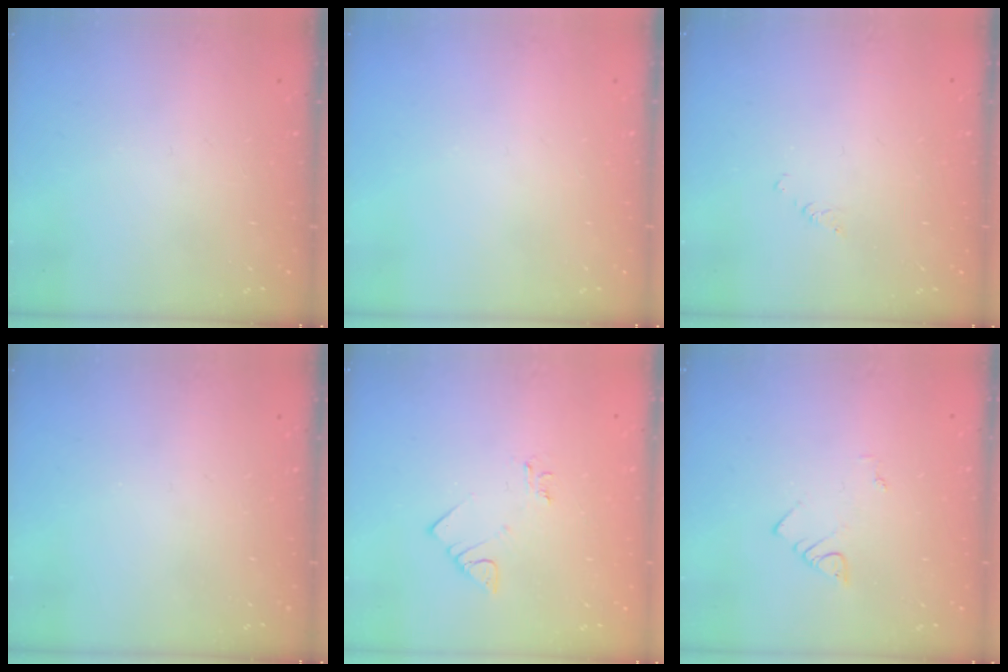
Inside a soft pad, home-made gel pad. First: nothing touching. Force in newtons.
{"total": 0.0}
{"total": 1.2, "press": 1.2, "slide": 0.2}
{"total": 0.0}
{"total": 4.1, "press": 4.0, "slide": 0.7}
{"total": 2.1, "press": 2.1, "slide": 0.4}